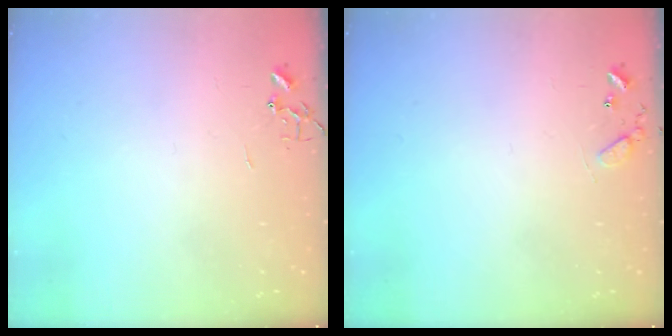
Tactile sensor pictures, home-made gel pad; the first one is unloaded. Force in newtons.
{"total": 7.7, "press": 7.6, "slide": 0.5}